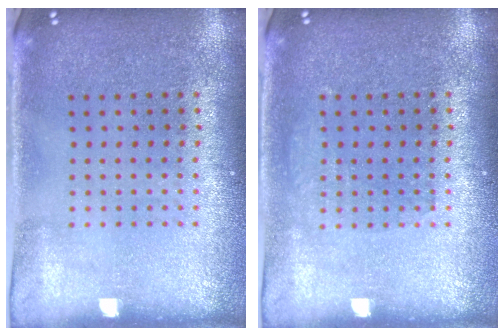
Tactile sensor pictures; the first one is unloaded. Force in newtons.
{"total": 0.8, "press": 0.8, "slide": 0.1}